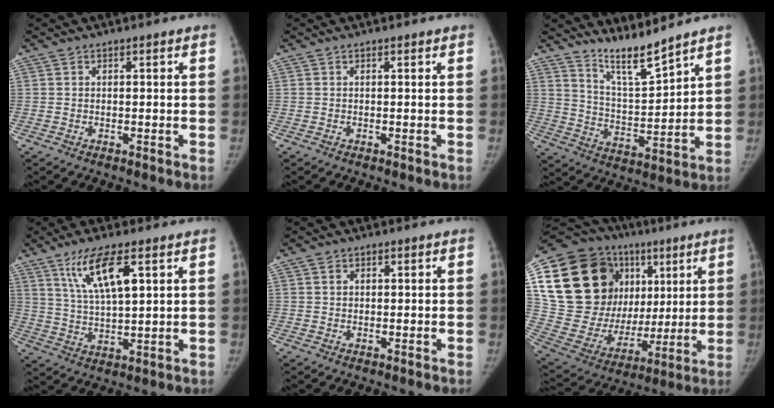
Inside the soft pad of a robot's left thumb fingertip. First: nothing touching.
{"total": 0.0}
{"total": 8.6, "force": [7.7, 0.2, 3.8], "torque": [-0.067, -0.072, 0.152]}
{"total": 10.4, "force": [4.9, 2.9, 8.7], "torque": [-0.162, -0.018, 0.101]}
{"total": 1.6, "force": [0.4, 1.3, 0.7], "torque": [-0.005, 0.001, 0.004]}
{"total": 32.2, "force": [9.9, 21.5, 21.7], "torque": [-0.353, 0.039, 0.185]}